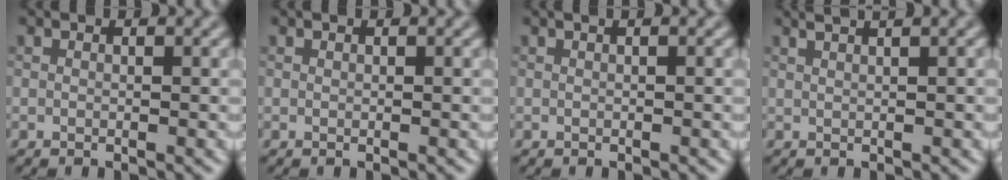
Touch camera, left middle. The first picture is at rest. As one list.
[{"total": 0.0}, {"total": 1.2, "force": [0.5, 0.3, 1.0], "torque": [-0.012, 0.006, 0.003]}, {"total": 4.5, "force": [2.8, 1.8, 3.0], "torque": [-0.018, 0.030, 0.010]}]